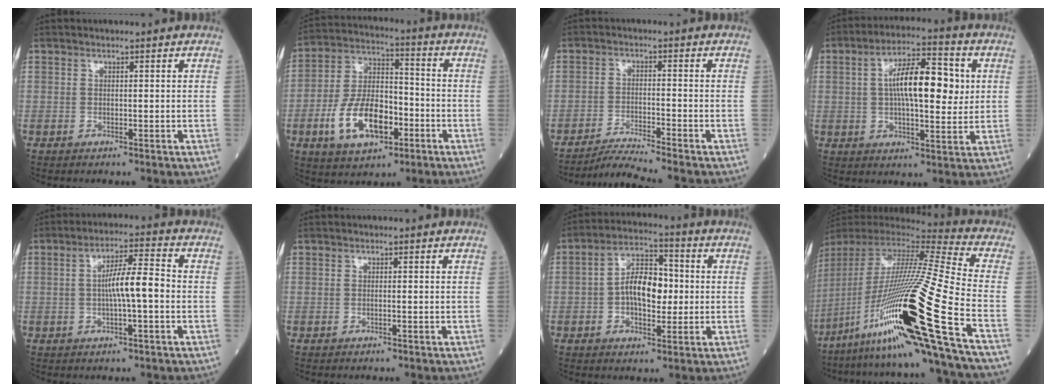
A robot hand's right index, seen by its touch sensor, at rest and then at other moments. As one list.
[{"total": 13.1, "force": [-4.9, 6.4, 10.4], "torque": [-0.207, 0.010, -0.084]}, {"total": 5.7, "force": [-5.2, -1.8, 1.6], "torque": [-0.032, -0.021, -0.091]}, {"total": 12.1, "force": [2.1, 3.6, 11.3], "torque": [-0.191, 0.023, 0.026]}, {"total": 7.0, "force": [-0.5, 0.7, 7.0], "torque": [-0.121, 0.011, -0.013]}, {"total": 0.0}, {"total": 8.9, "force": [-0.2, 4.2, 7.9], "torque": [-0.145, 0.019, -0.006]}, {"total": 31.5, "force": [-13.8, -0.4, 28.3], "torque": [-0.510, -0.052, -0.253]}]